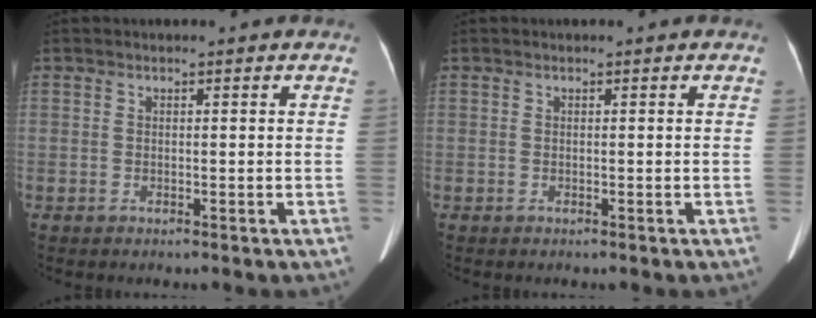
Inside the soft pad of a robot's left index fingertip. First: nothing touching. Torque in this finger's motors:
{"motor_torque": [0.04, 0.04, 0.00, 0.00]}